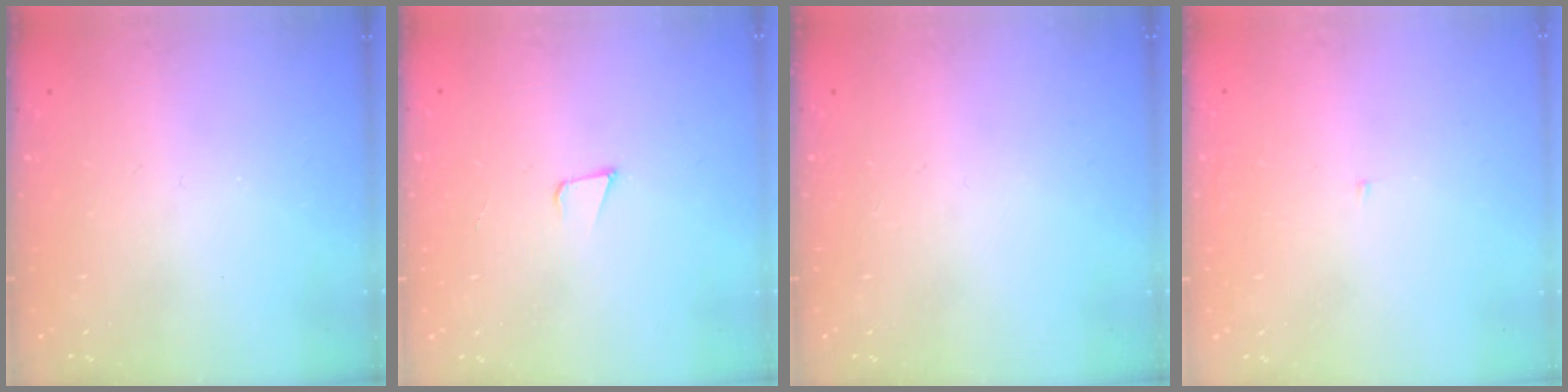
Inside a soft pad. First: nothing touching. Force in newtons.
{"total": 3.2, "press": 1.9, "slide": 2.6}
{"total": 0.0}
{"total": 2.1, "press": 2.1, "slide": 0.2}